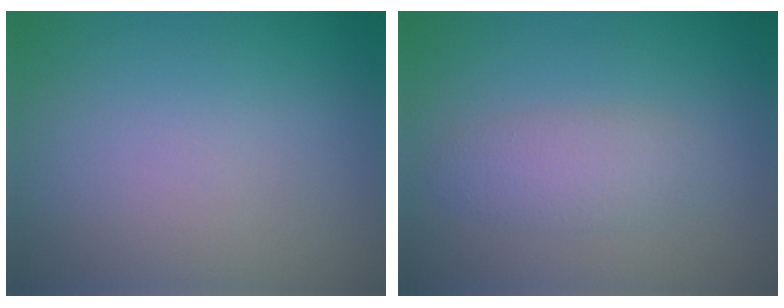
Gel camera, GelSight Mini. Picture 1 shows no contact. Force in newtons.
{"total": 2.4, "press": 2.4, "slide": 0.1}